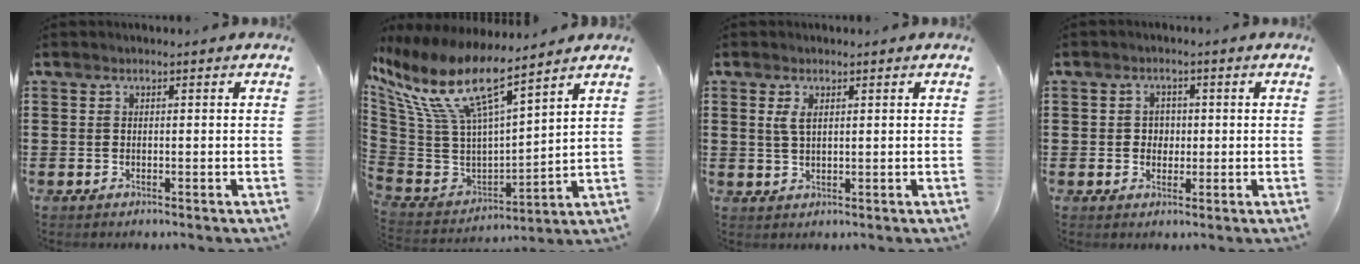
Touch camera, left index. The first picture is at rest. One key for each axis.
{"total": 13.1, "fx": 7.8, "fy": 4.0, "fz": 9.7, "tx": -0.225, "ty": -0.052, "tz": 0.130}
{"total": 2.4, "fx": 0.9, "fy": 1.0, "fz": 1.9, "tx": -0.051, "ty": 0.002, "tz": 0.012}
{"total": 2.4, "fx": 0.0, "fy": 2.2, "fz": 1.0, "tx": -0.020, "ty": 0.006, "tz": -0.007}